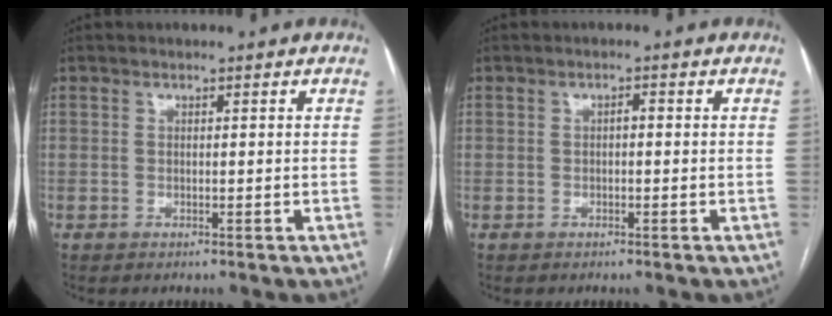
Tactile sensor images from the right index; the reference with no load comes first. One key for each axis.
{"total": 0.8, "fx": -0.1, "fy": 0.3, "fz": 0.7, "tx": -0.012, "ty": 0.004, "tz": -0.003}